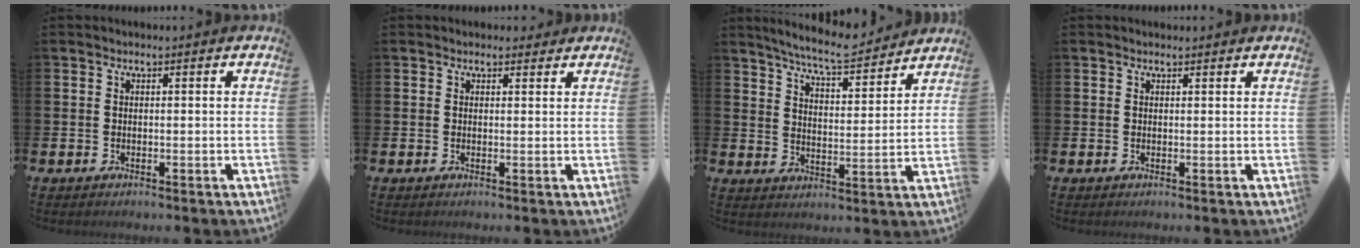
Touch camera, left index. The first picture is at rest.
{"total": 1.1, "force": [0.9, 0.7, 0.1], "torque": [0.003, 0.005, 0.015]}
{"total": 7.2, "force": [6.9, 0.5, 1.9], "torque": [-0.058, -0.040, 0.122]}
{"total": 0.6, "force": [0.5, 0.2, 0.2], "torque": [0.004, -0.001, 0.007]}